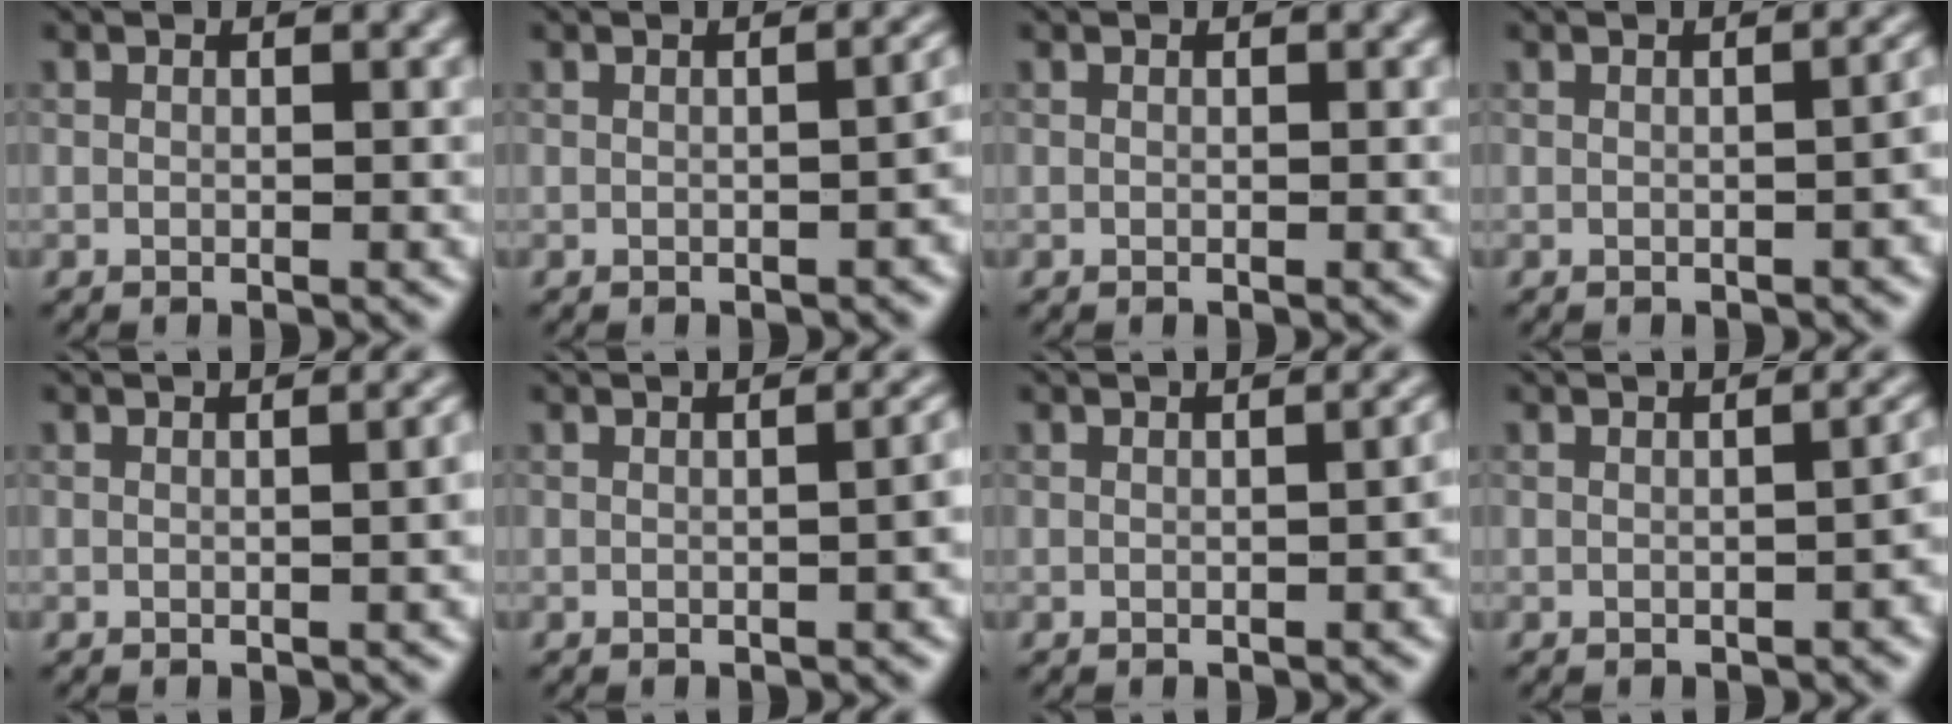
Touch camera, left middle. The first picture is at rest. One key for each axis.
{"total": 2.6, "fx": -0.7, "fy": 1.1, "fz": 2.3, "tx": -0.023, "ty": 0.005, "tz": -0.007}
{"total": 0.0}
{"total": 2.6, "fx": -0.6, "fy": 1.1, "fz": 2.3, "tx": -0.021, "ty": 0.007, "tz": -0.007}
{"total": 2.2, "fx": 0.0, "fy": 0.9, "fz": 2.0, "tx": -0.013, "ty": 0.007, "tz": 0.001}
{"total": 3.2, "fx": -0.4, "fy": 1.6, "fz": 2.8, "tx": -0.014, "ty": 0.006, "tz": 0.001}
{"total": 1.8, "fx": -0.4, "fy": 0.7, "fz": 1.6, "tx": -0.016, "ty": 0.003, "tz": -0.005}
{"total": 2.4, "fx": -0.8, "fy": 0.9, "fz": 2.1, "tx": -0.025, "ty": 0.003, "tz": -0.010}